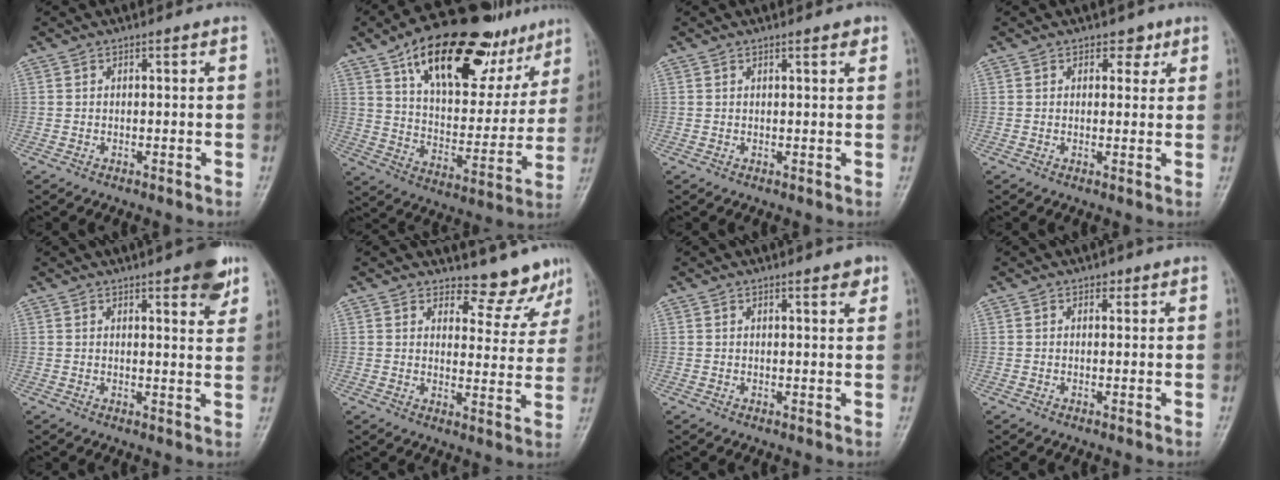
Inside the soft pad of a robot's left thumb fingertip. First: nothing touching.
{"total": 27.8, "force": [15.9, 13.4, 18.5], "torque": [-0.231, -0.020, 0.250]}
{"total": 1.5, "force": [1.0, 0.3, 1.1], "torque": [-0.012, -0.004, 0.012]}
{"total": 2.8, "force": [1.6, 2.0, 1.2], "torque": [0.007, -0.006, 0.019]}
{"total": 7.4, "force": [4.4, 2.0, 5.5], "torque": [-0.057, -0.020, 0.053]}
{"total": 8.4, "force": [7.8, 3.0, 0.7], "torque": [0.026, -0.072, 0.094]}
{"total": 2.5, "force": [1.7, 0.7, 1.8], "torque": [-0.015, -0.008, 0.020]}
{"total": 1.2, "force": [0.7, 0.8, 0.5], "torque": [0.002, -0.003, 0.008]}